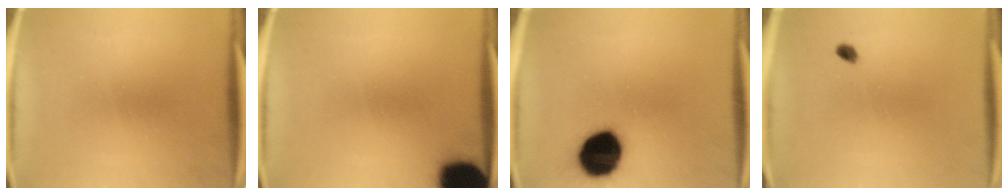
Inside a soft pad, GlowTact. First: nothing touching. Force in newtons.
{"total": 17.6}
{"total": 16.4}
{"total": 2.0}